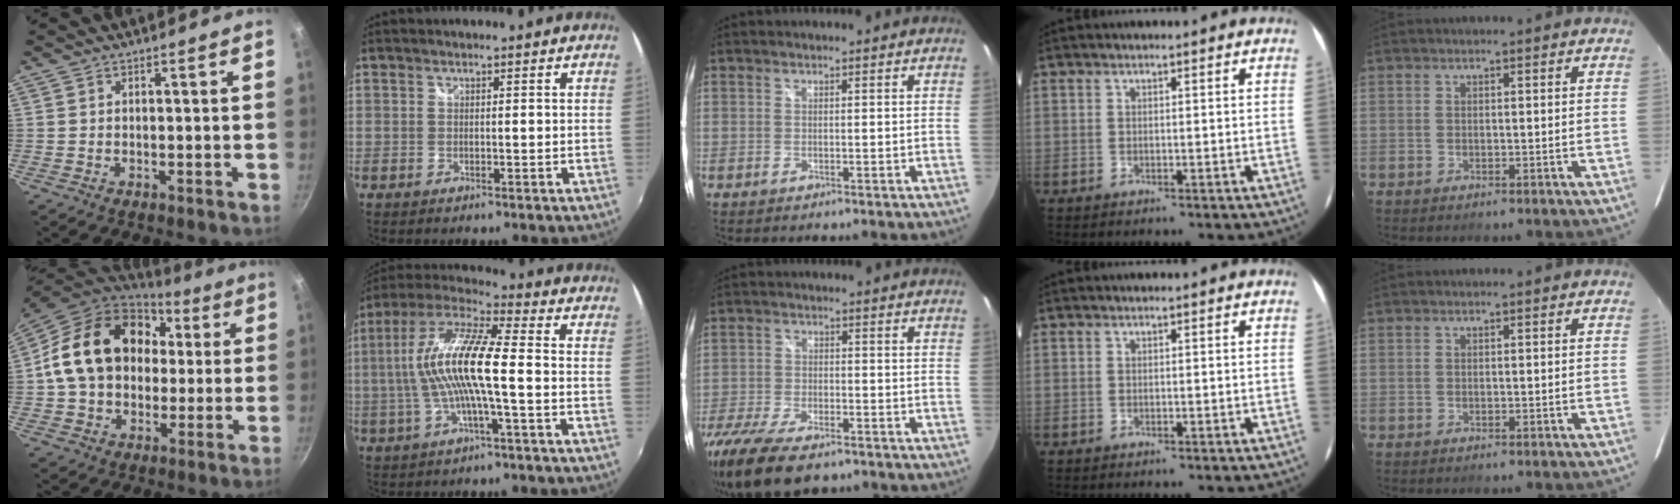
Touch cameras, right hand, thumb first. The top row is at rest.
{"thumb": {"total": 21.3, "force": [3.7, 16.1, 13.5], "torque": [-0.213, 0.034, 0.059]}, "index": {"total": 15.1, "force": [-1.4, 2.0, 14.9], "torque": [-0.282, 0.008, -0.031]}, "middle": {"total": 17.6, "force": [-12.7, 6.8, 10.0], "torque": [-0.231, -0.050, -0.219]}}